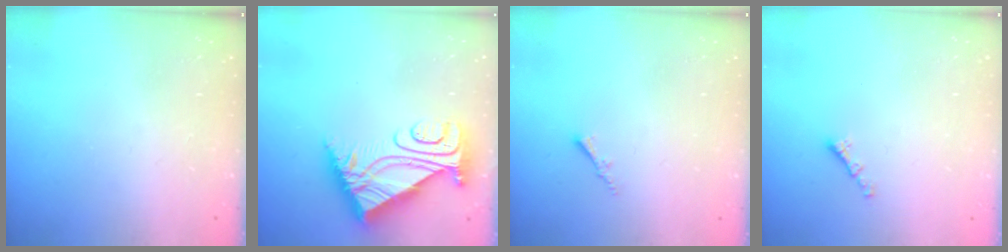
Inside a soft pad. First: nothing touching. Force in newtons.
{"total": 11.1, "press": 11.1, "slide": 1.0}
{"total": 1.5, "press": 1.5, "slide": 0.4}
{"total": 1.3, "press": 1.2, "slide": 0.5}